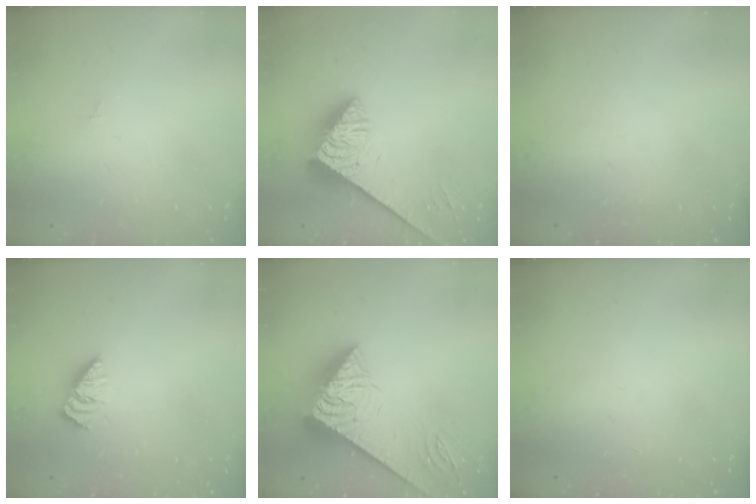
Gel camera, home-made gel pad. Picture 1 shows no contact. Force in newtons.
{"total": 3.8, "press": 3.7, "slide": 0.8}
{"total": 0.0}
{"total": 0.7, "press": 0.7, "slide": 0.1}
{"total": 8.4, "press": 8.3, "slide": 1.1}
{"total": 0.0}